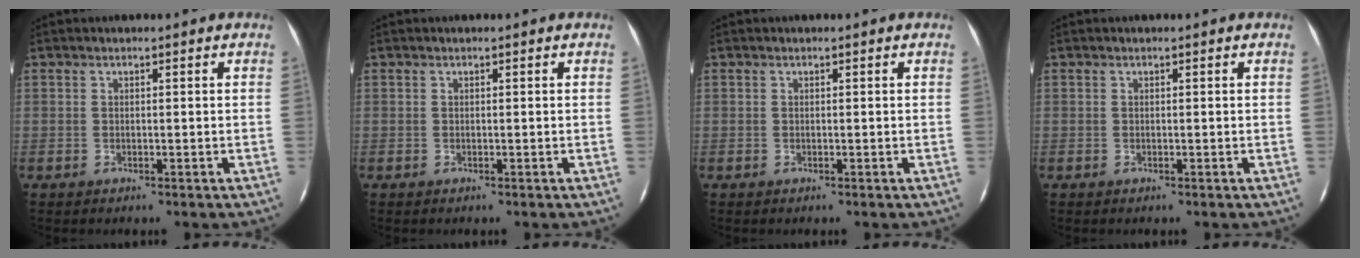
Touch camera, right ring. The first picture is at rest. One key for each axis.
{"total": 0.0}
{"total": 0.0}
{"total": 0.0}